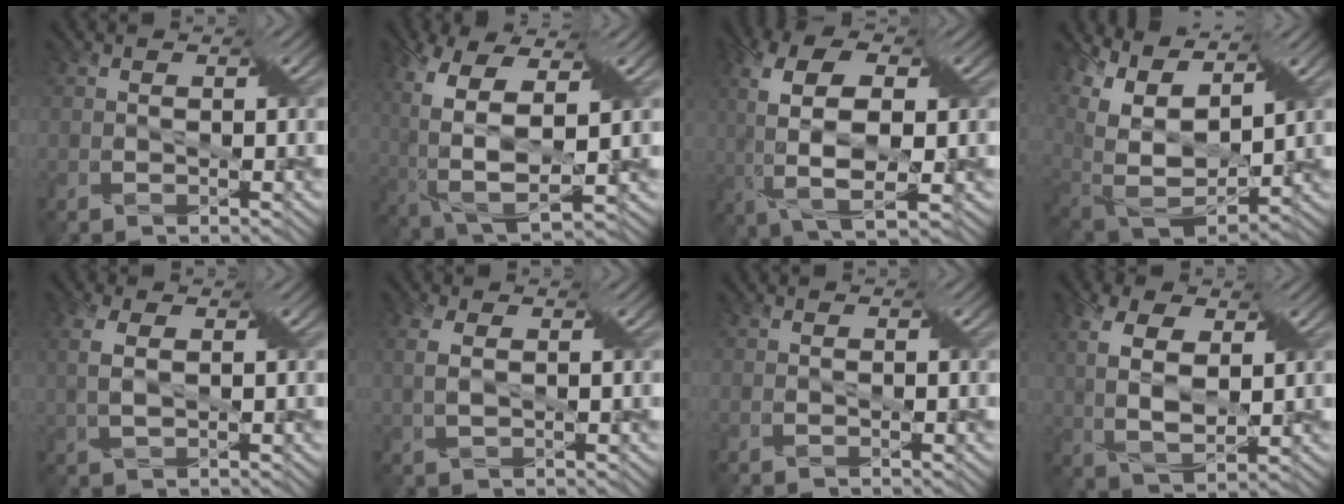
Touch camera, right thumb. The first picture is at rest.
{"total": 13.3, "force": [1.7, 6.7, 11.4], "torque": [-0.272, -0.013, 0.035]}
{"total": 11.9, "force": [0.2, 5.9, 10.3], "torque": [-0.233, 0.005, -0.002]}
{"total": 14.7, "force": [6.8, 7.9, 10.4], "torque": [-0.262, 0.035, 0.139]}
{"total": 3.5, "force": [0.9, 1.5, 3.0], "torque": [-0.082, 0.007, 0.019]}
{"total": 3.0, "force": [0.8, 1.4, 2.5], "torque": [-0.070, 0.006, 0.018]}
{"total": 0.0}
{"total": 8.4, "force": [2.6, 4.5, 6.6], "torque": [-0.161, 0.002, 0.048]}